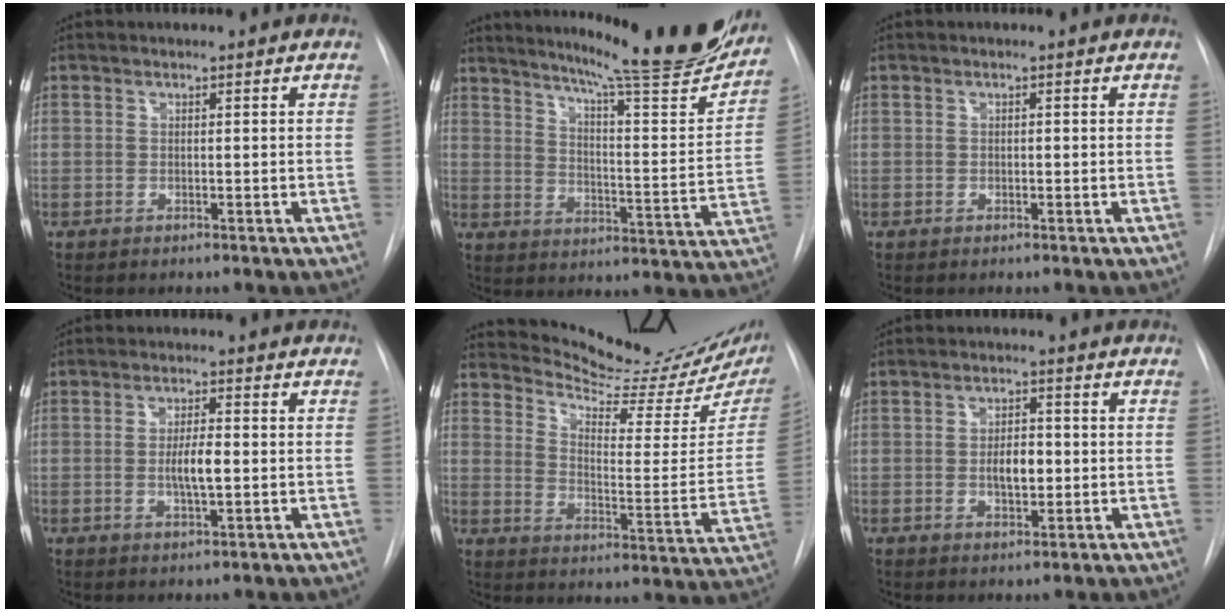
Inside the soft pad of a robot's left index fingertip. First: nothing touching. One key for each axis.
{"total": 23.5, "fx": 20.3, "fy": 1.4, "fz": 11.6, "tx": -0.173, "ty": -0.078, "tz": 0.261}
{"total": 0.9, "fx": -0.9, "fy": 0.0, "fz": 0.1, "tx": 0.003, "ty": -0.004, "tz": -0.013}
{"total": 4.2, "fx": -1.2, "fy": 0.7, "fz": 4.0, "tx": -0.074, "ty": -0.008, "tz": -0.018}
{"total": 18.3, "fx": 17.4, "fy": 1.5, "fz": 5.6, "tx": -0.089, "ty": -0.101, "tz": 0.224}
{"total": 4.1, "fx": -1.2, "fy": 1.8, "fz": 3.5, "tx": -0.056, "ty": -0.004, "tz": -0.013}